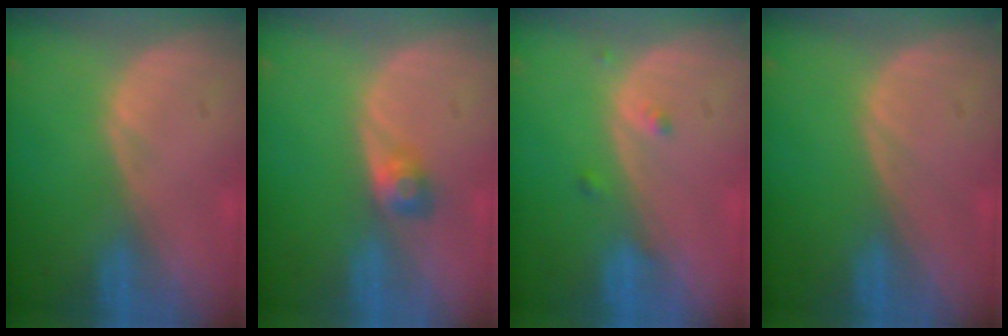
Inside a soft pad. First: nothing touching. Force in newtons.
{"total": 2.4, "press": 2.2, "slide": 1.0}
{"total": 1.3, "press": 1.3, "slide": 0.0}
{"total": 0.0}